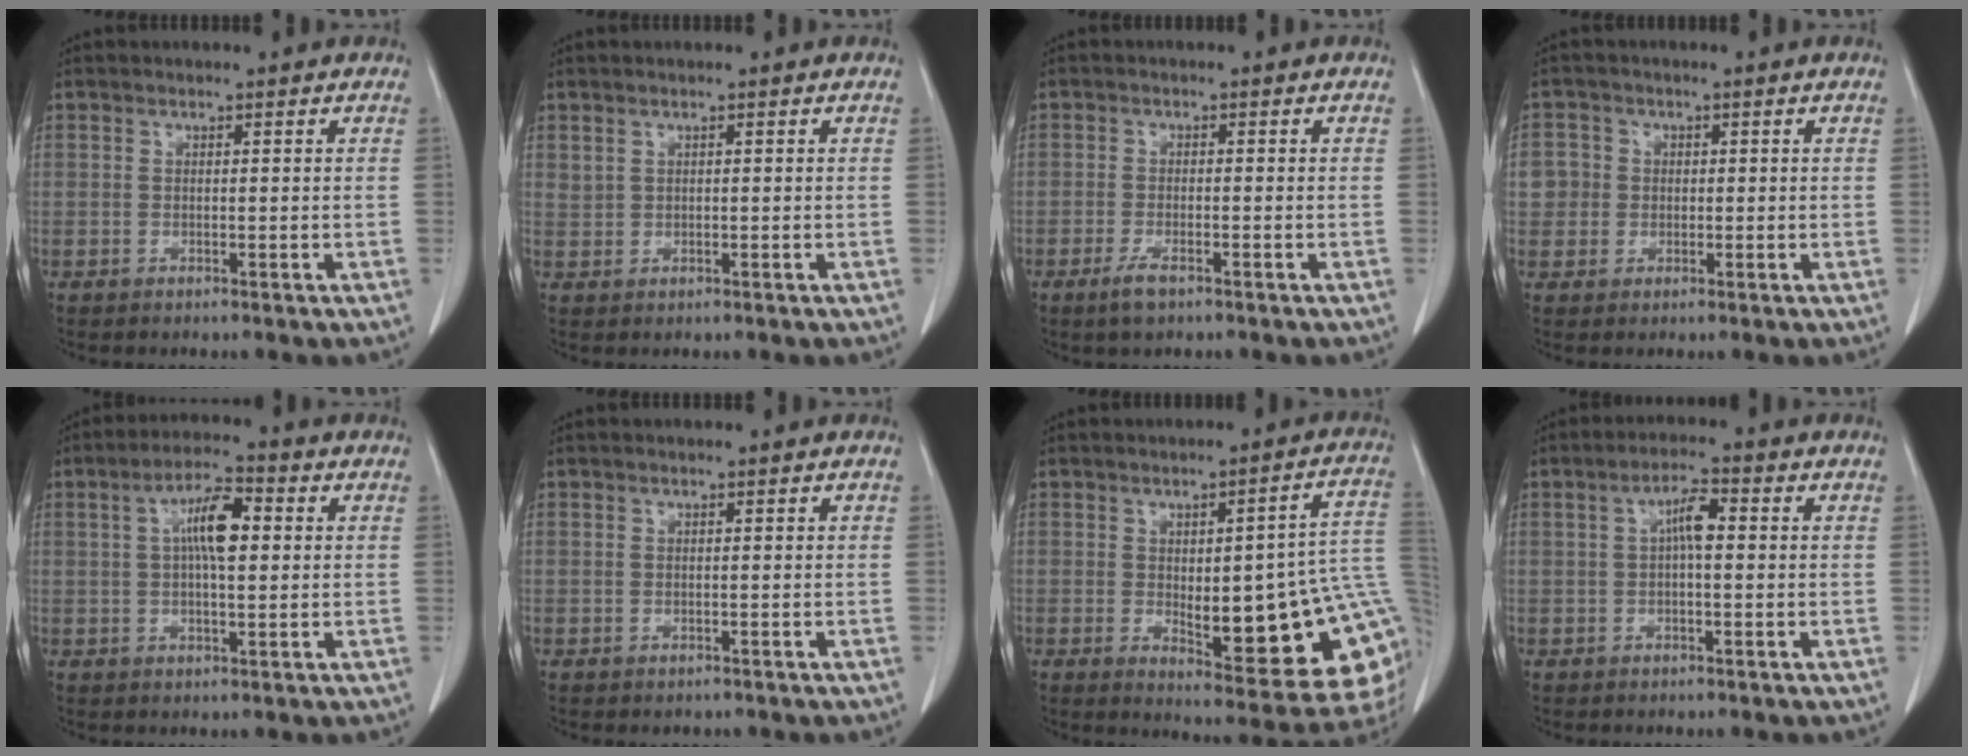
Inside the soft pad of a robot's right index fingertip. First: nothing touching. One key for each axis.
{"total": 0.9, "fx": 0.8, "fy": 0.4, "fz": 0.2, "tx": 0.001, "ty": 0.002, "tz": 0.016}
{"total": 2.9, "fx": -1.9, "fy": 0.7, "fz": 2.1, "tx": -0.046, "ty": -0.003, "tz": -0.034}
{"total": 3.7, "fx": 0.2, "fy": 3.7, "fz": 0.3, "tx": 0.007, "ty": 0.011, "tz": 0.003}
{"total": 7.3, "fx": 1.4, "fy": 1.9, "fz": 6.9, "tx": -0.128, "ty": 0.016, "tz": 0.021}
{"total": 0.6, "fx": -0.3, "fy": 0.5, "fz": 0.1, "tx": -0.005, "ty": 0.003, "tz": -0.001}
{"total": 20.4, "fx": -0.8, "fy": 4.9, "fz": 19.7, "tx": -0.181, "ty": 0.015, "tz": 0.010}
{"total": 4.1, "fx": 0.5, "fy": 0.9, "fz": 3.9, "tx": -0.070, "ty": 0.012, "tz": 0.005}